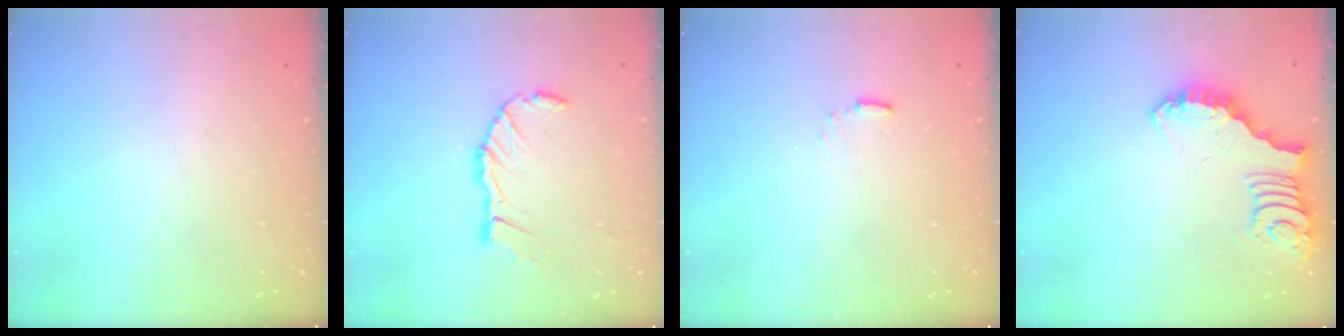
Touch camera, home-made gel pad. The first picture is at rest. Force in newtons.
{"total": 10.8, "press": 10.7, "slide": 1.3}
{"total": 2.9, "press": 2.9, "slide": 0.5}
{"total": 2.7, "press": 2.7, "slide": 0.1}